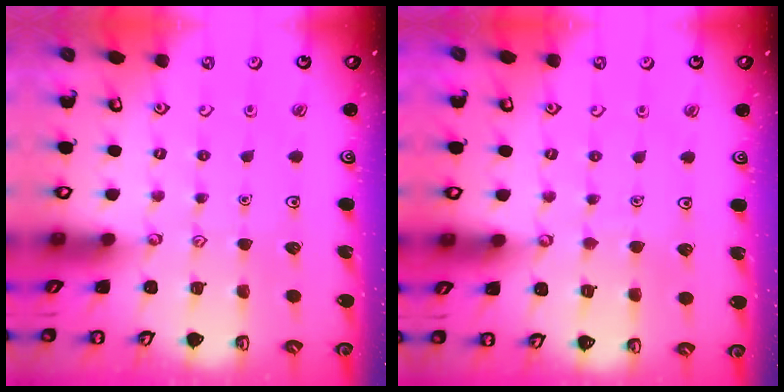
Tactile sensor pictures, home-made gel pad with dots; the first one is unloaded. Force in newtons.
{"total": 2.5, "press": 2.5, "slide": 0.3}